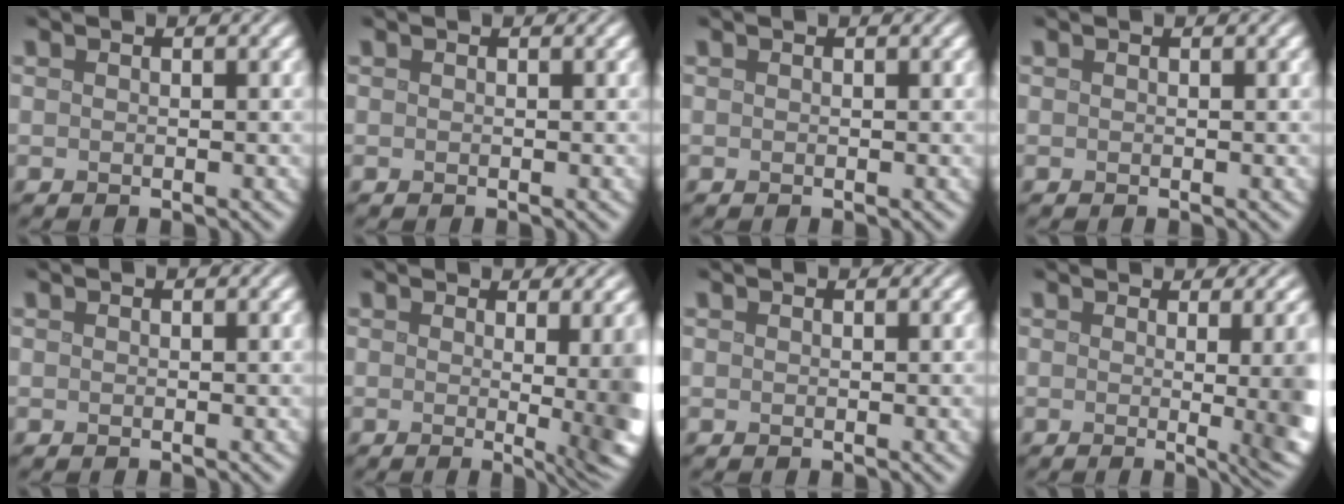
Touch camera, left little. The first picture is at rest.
{"total": 0.0}
{"total": 0.0}
{"total": 0.0}
{"total": 0.0}
{"total": 7.8, "force": [0.1, 2.0, 7.5], "torque": [-0.064, -0.005, 0.004]}
{"total": 0.6, "force": [0.2, 0.1, 0.6], "torque": [-0.003, 0.003, 0.001]}
{"total": 9.8, "force": [-0.1, 3.2, 9.2], "torque": [-0.051, 0.010, -0.006]}